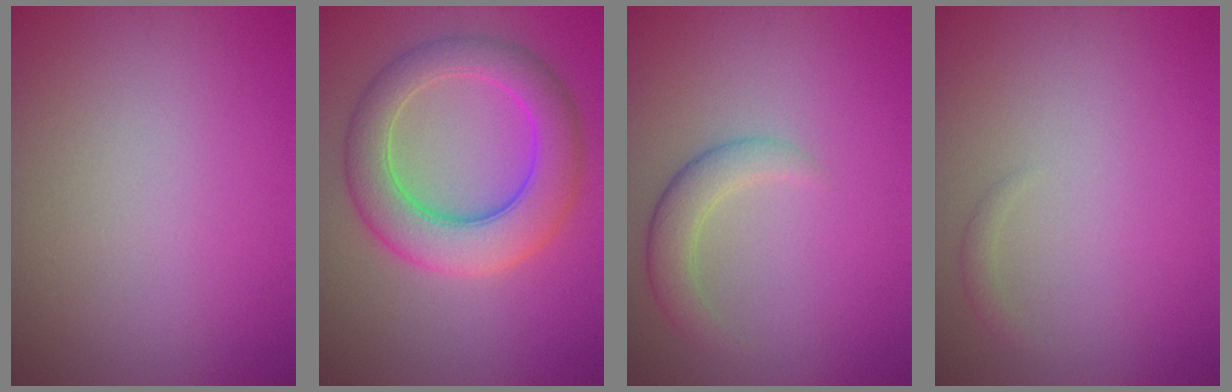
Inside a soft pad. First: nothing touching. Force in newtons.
{"total": 7.7, "press": 7.7, "slide": 0.1}
{"total": 2.9, "press": 2.9, "slide": 0.2}
{"total": 0.8, "press": 0.8, "slide": 0.1}